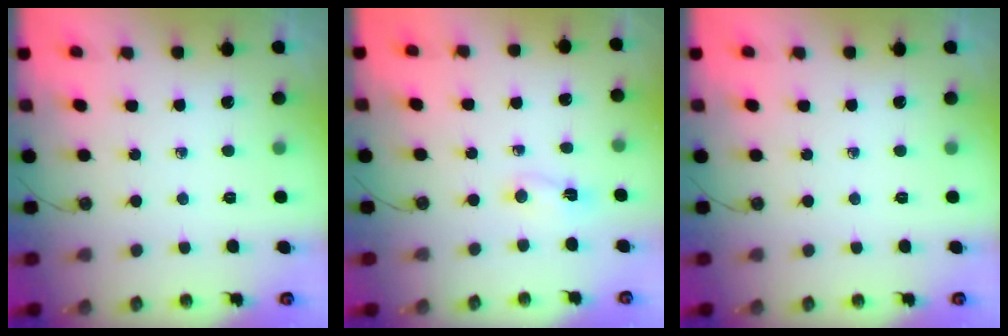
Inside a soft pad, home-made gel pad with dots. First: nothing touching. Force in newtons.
{"total": 2.0, "press": 1.6, "slide": 1.2}
{"total": 0.0}